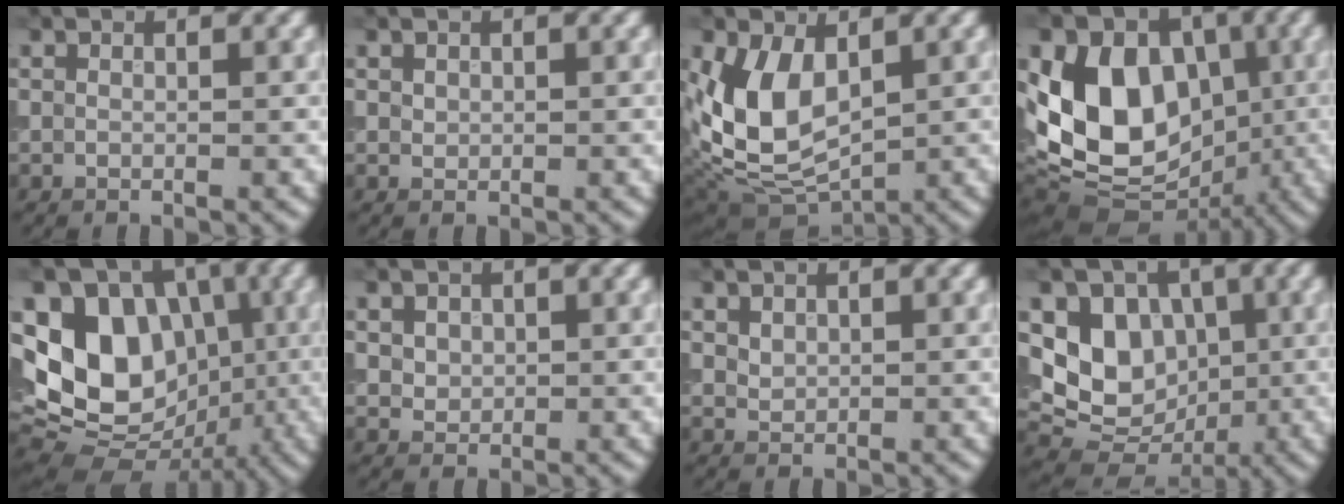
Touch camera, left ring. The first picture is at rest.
{"total": 0.6, "force": [0.3, 0.5, 0.2], "torque": [0.000, -0.002, 0.007]}
{"total": 7.4, "force": [1.1, 4.6, 5.7], "torque": [-0.124, -0.011, 0.021]}
{"total": 13.8, "force": [-0.9, 10.8, 8.5], "torque": [-0.151, 0.012, -0.021]}
{"total": 11.5, "force": [0.3, 9.0, 7.1], "torque": [-0.126, -0.002, -0.011]}
{"total": 2.3, "force": [0.9, 1.9, 1.1], "torque": [-0.025, 0.004, 0.026]}
{"total": 1.0, "force": [0.5, 0.8, 0.4], "torque": [-0.007, -0.002, 0.013]}
{"total": 7.6, "force": [0.8, 6.3, 4.2], "torque": [-0.070, -0.016, 0.015]}